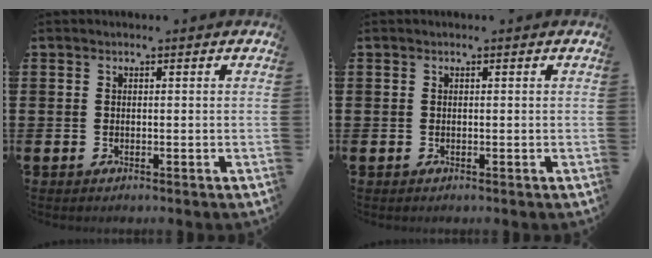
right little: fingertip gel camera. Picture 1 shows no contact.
{"total": 0.0}